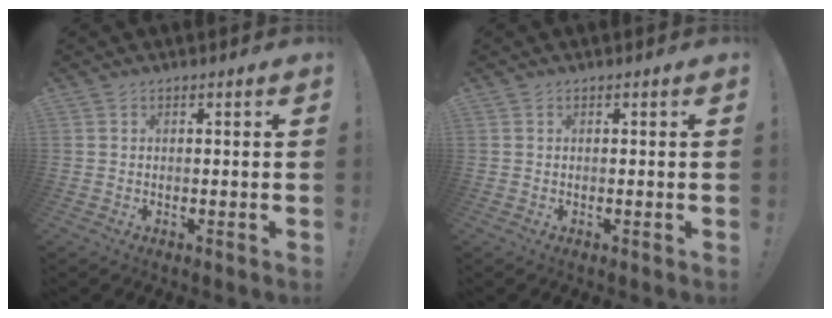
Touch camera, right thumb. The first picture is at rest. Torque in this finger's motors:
{"motor_torque": [0.00, 0.00, 0.00, 0.00, 0.00]}